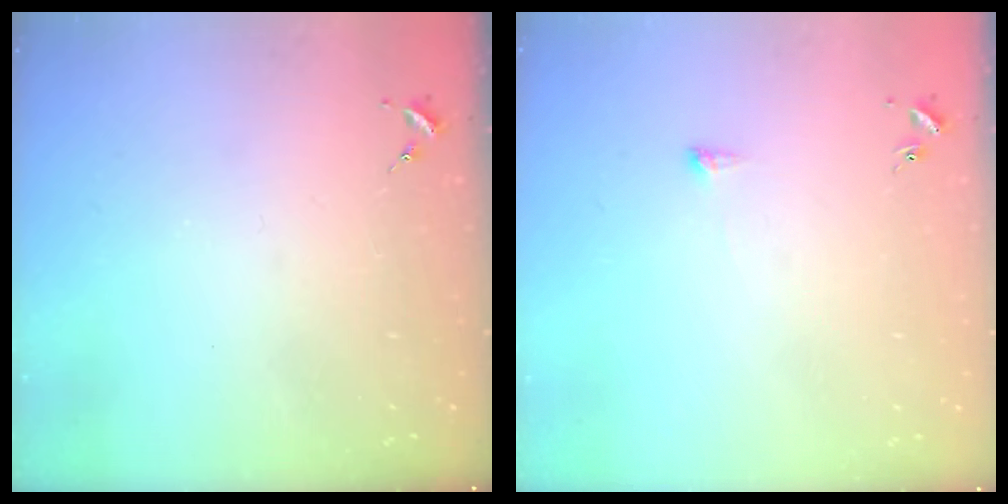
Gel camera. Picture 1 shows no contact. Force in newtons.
{"total": 2.9, "press": 2.9, "slide": 0.5}